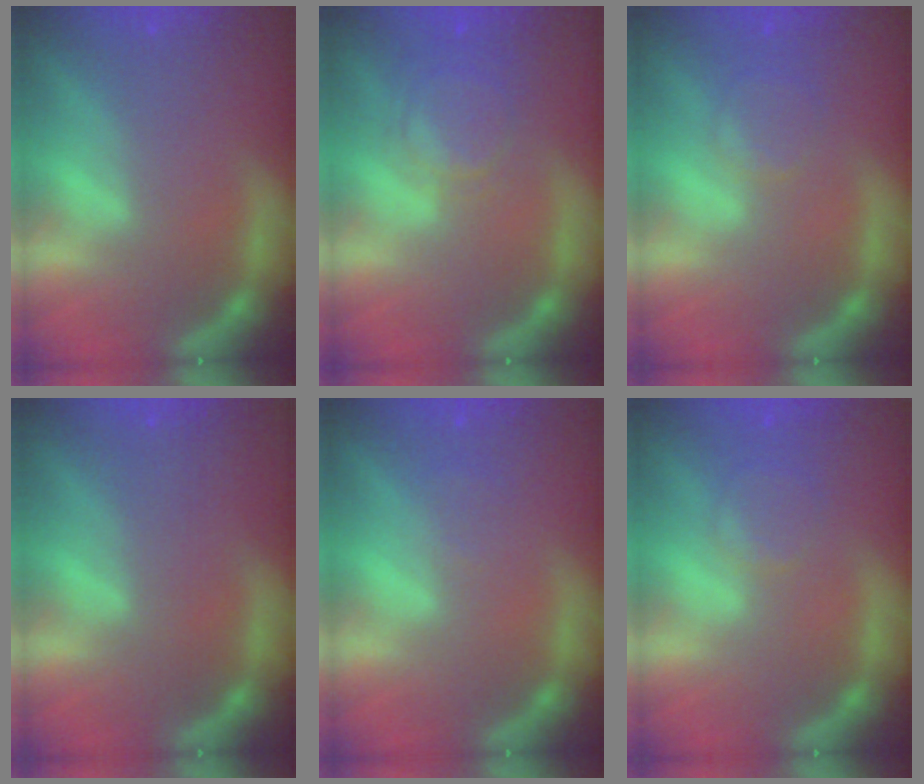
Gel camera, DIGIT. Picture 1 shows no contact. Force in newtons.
{"total": 4.5}
{"total": 2.4}
{"total": 0.0}
{"total": 0.9}
{"total": 2.4}